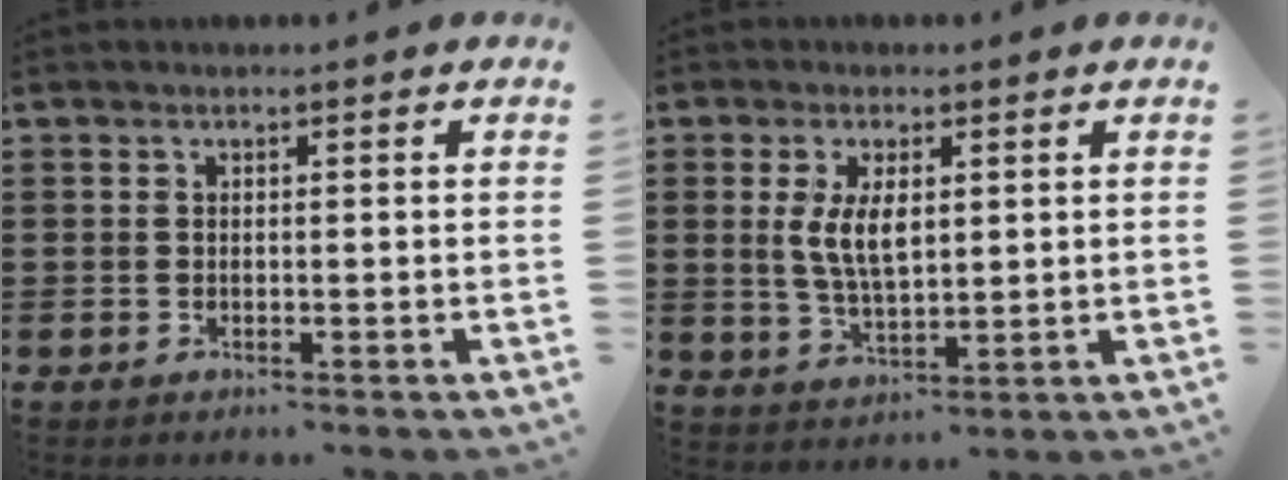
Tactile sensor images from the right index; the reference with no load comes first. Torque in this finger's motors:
{"motor_torque": [1.79, 0.35, 0.69, 0.18]}